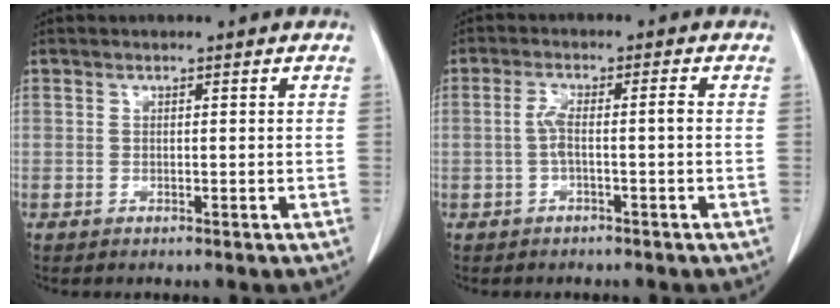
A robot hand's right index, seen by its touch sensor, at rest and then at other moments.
{"total": 3.3, "force": [-0.6, 0.3, 3.2], "torque": [-0.067, 0.015, -0.010]}